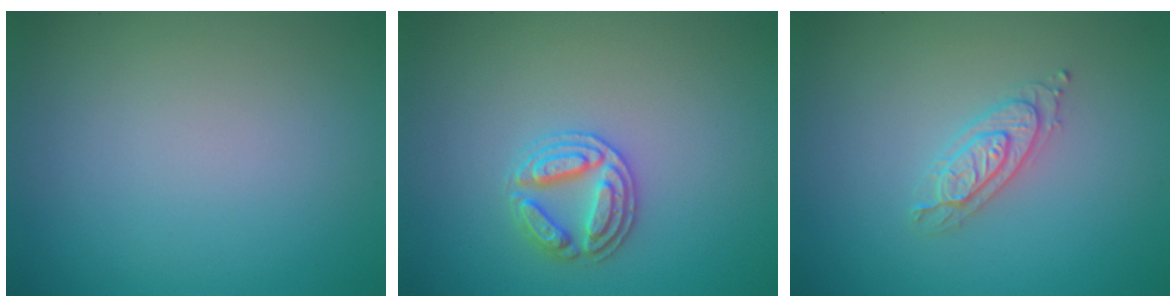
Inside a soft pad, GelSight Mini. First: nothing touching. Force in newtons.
{"total": 2.8, "press": 2.8, "slide": 0.2}
{"total": 2.2, "press": 2.1, "slide": 0.5}